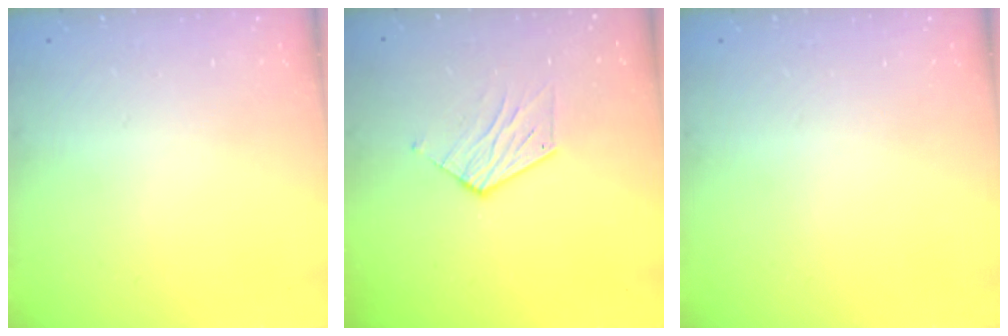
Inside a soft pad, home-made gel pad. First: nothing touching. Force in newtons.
{"total": 8.0, "press": 8.0, "slide": 0.4}
{"total": 0.0}